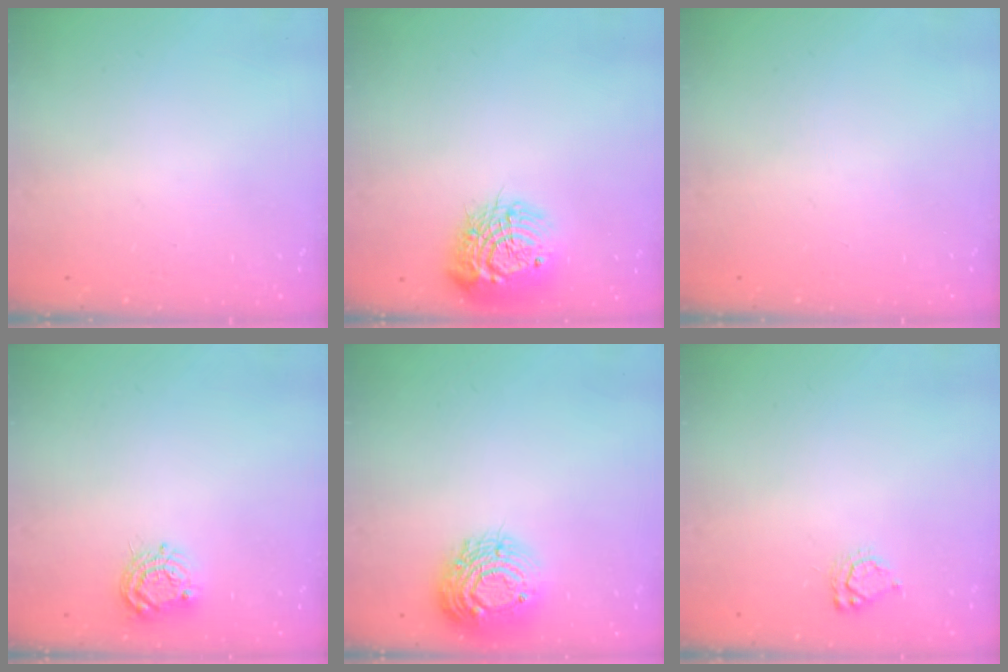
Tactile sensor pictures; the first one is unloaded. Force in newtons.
{"total": 14.6, "press": 14.6, "slide": 1.0}
{"total": 0.0}
{"total": 7.6, "press": 7.6, "slide": 0.5}
{"total": 13.7, "press": 13.7, "slide": 0.8}
{"total": 5.3, "press": 5.2, "slide": 0.6}